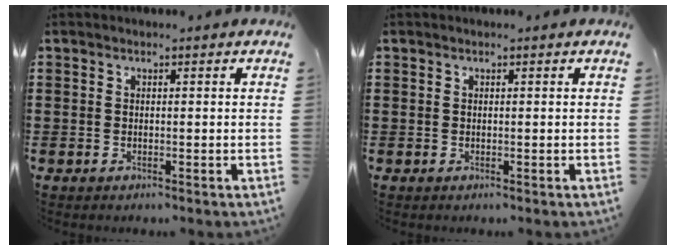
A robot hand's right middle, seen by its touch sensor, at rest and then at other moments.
{"total": 0.0}